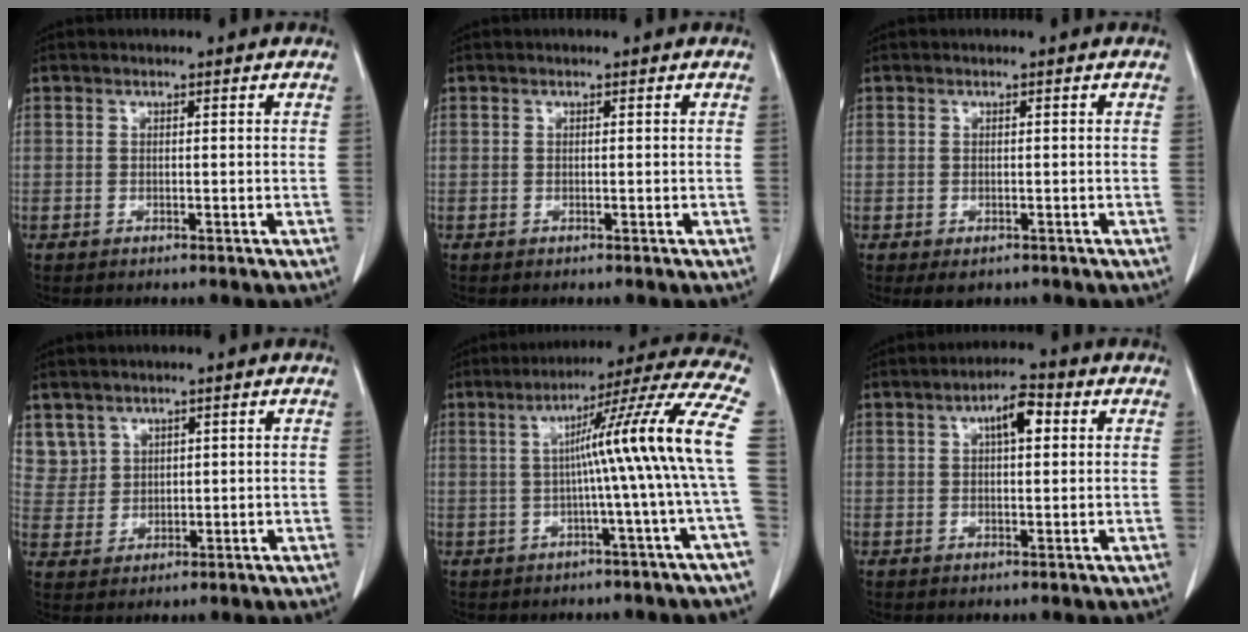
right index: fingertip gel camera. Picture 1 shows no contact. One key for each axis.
{"total": 0.0}
{"total": 2.0, "fx": -1.2, "fy": 1.3, "fz": 0.9, "tx": -0.011, "ty": -0.001, "tz": -0.006}
{"total": 5.0, "fx": 3.2, "fy": 3.9, "fz": -0.1, "tx": 0.008, "ty": 0.002, "tz": 0.071}
{"total": 13.8, "fx": -0.1, "fy": -2.6, "fz": 13.5, "tx": -0.176, "ty": 0.022, "tz": -0.004}
{"total": 4.8, "fx": 1.6, "fy": 1.6, "fz": 4.3, "tx": -0.072, "ty": 0.013, "tz": 0.024}